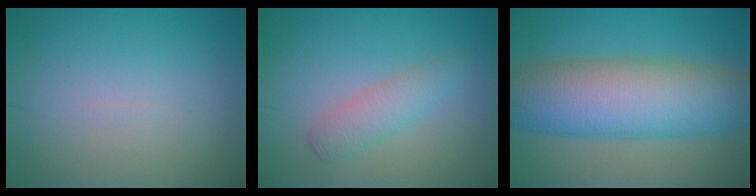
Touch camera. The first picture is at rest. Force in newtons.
{"total": 2.4, "press": 2.4, "slide": 0.1}
{"total": 11.2, "press": 11.2, "slide": 0.4}